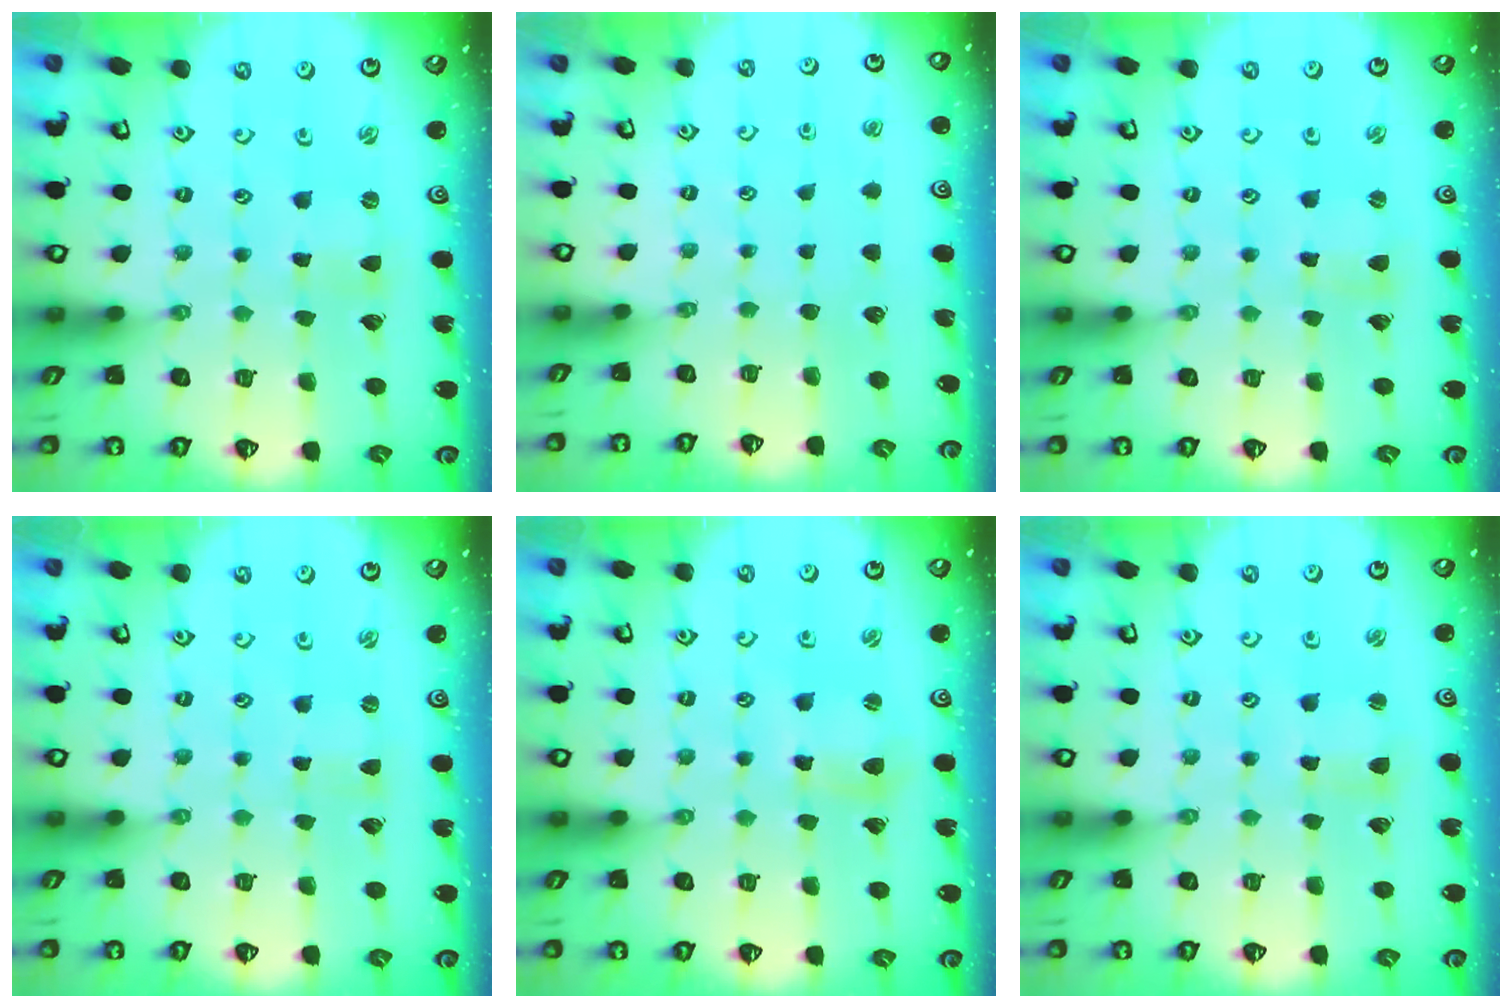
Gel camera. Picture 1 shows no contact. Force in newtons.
{"total": 0.0}
{"total": 0.8, "press": 0.8, "slide": 0.1}
{"total": 0.0}
{"total": 4.5, "press": 4.5, "slide": 0.6}
{"total": 2.2, "press": 2.2, "slide": 0.3}